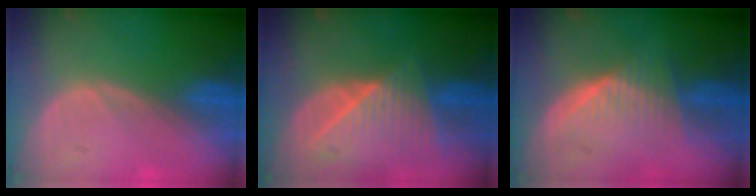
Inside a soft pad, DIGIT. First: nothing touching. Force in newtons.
{"total": 9.1, "press": 8.1, "slide": 4.1}
{"total": 6.5, "press": 6.2, "slide": 1.8}